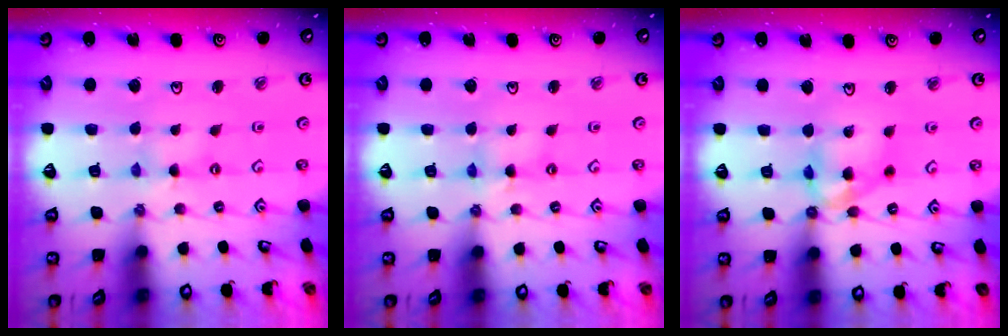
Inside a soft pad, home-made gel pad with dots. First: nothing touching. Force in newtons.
{"total": 2.4, "press": 2.4, "slide": 0.3}
{"total": 12.3, "press": 12.0, "slide": 2.7}